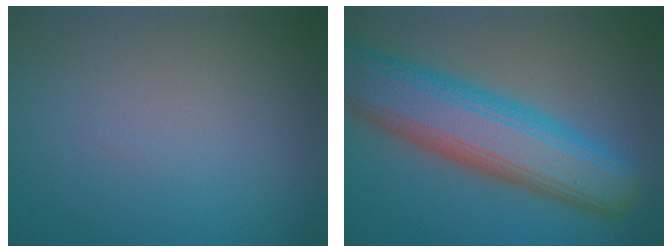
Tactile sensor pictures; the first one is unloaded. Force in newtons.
{"total": 10.2, "press": 10.2, "slide": 0.6}